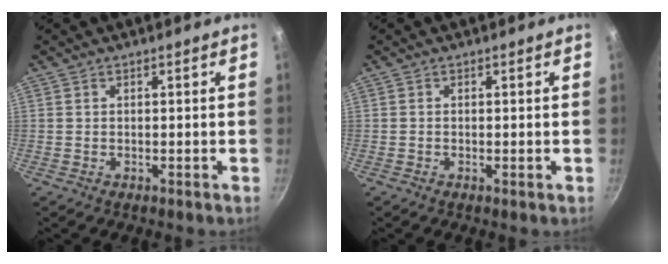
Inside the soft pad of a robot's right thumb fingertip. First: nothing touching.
{"total": 0.5, "force": [-0.1, 0.1, 0.5], "torque": [-0.016, -0.004, -0.004]}